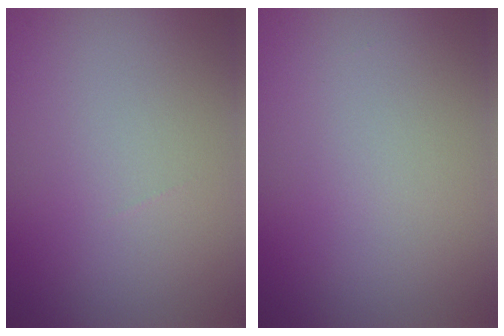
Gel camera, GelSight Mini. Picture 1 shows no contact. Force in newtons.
{"total": 0.0}